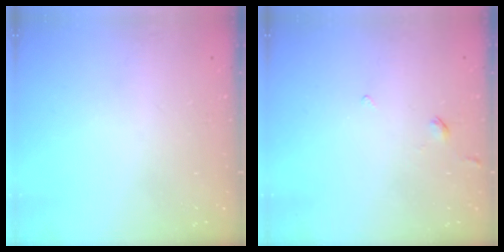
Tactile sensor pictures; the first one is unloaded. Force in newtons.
{"total": 1.8, "press": 1.7, "slide": 0.5}